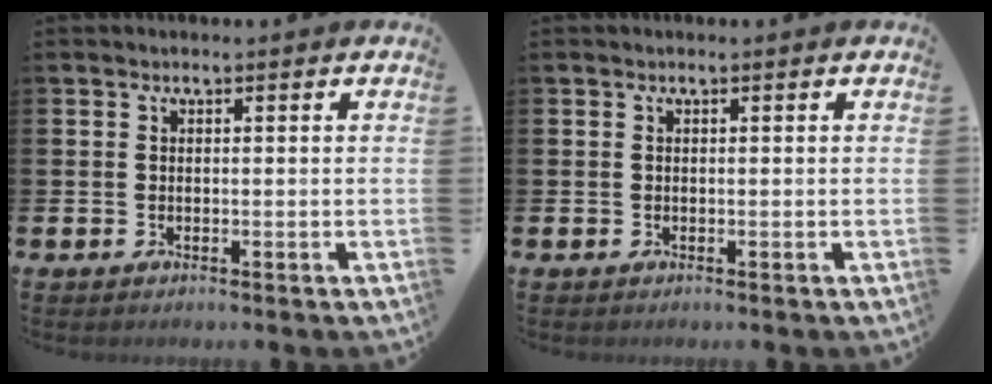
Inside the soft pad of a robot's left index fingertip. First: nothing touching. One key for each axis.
{"total": 0.0}